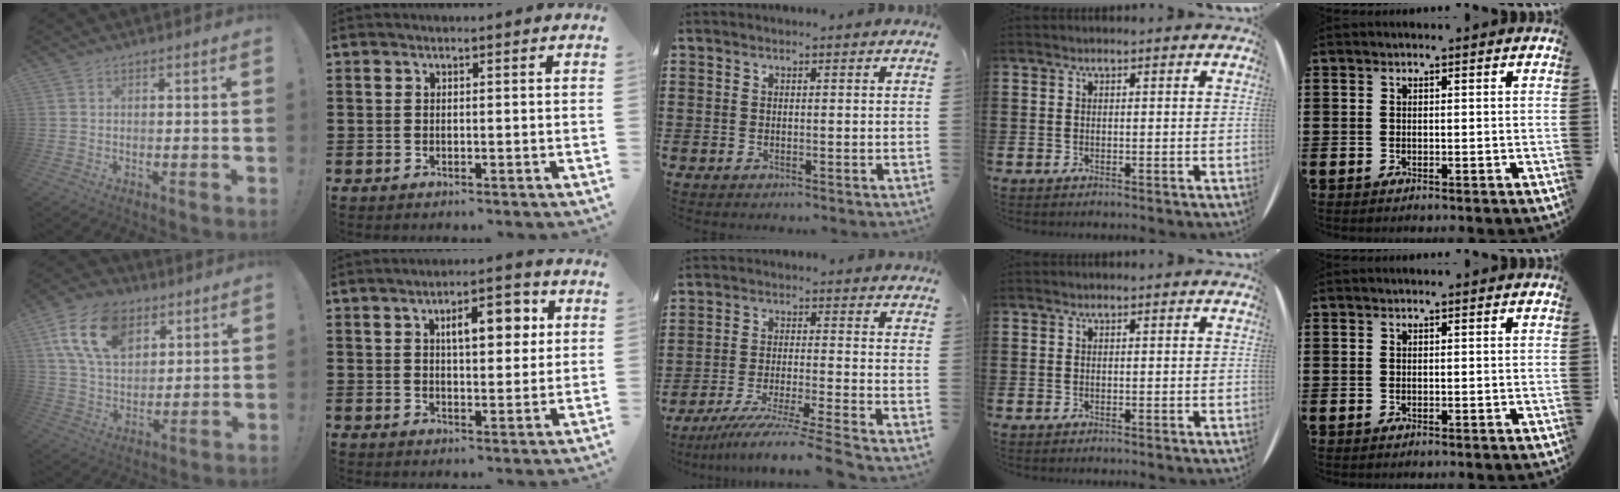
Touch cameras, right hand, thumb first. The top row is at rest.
{"thumb": {"total": 17.7, "force": [8.2, 11.5, 10.7], "torque": [-0.191, -0.024, 0.156]}, "index": {"total": 6.9, "force": [2.5, 2.7, 5.9], "torque": [-0.082, -0.006, 0.031]}, "middle": {"total": 7.5, "force": [-6.5, -0.7, 3.7], "torque": [-0.072, -0.020, -0.127]}}